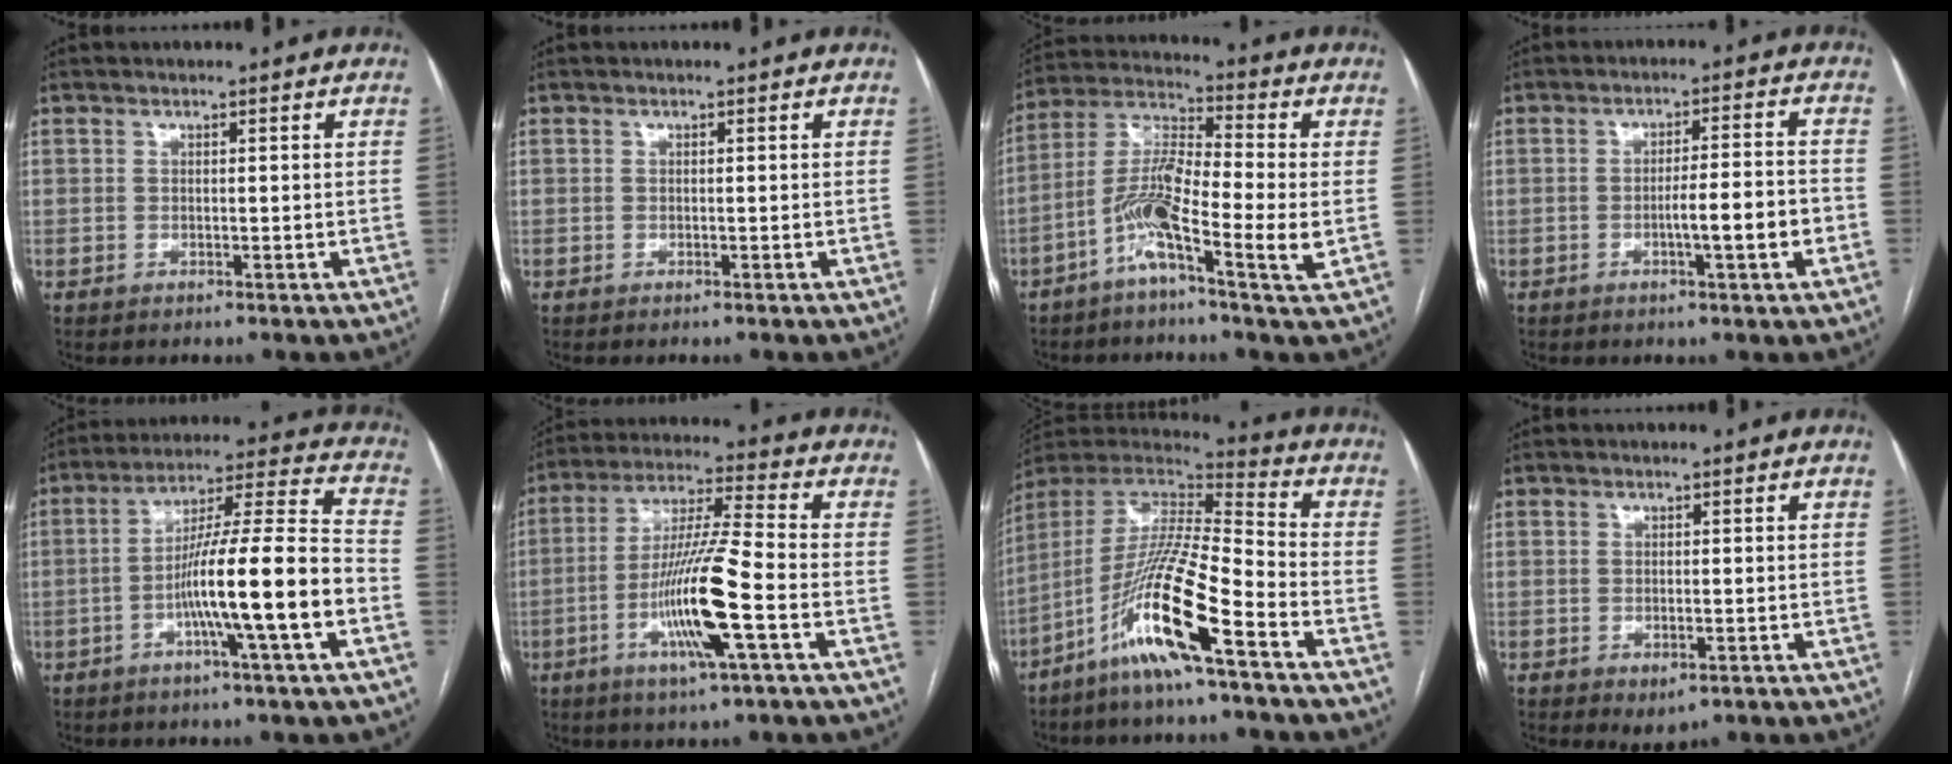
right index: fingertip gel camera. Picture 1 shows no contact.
{"total": 0.0}
{"total": 11.5, "force": [-3.7, 0.9, 10.9], "torque": [-0.219, 0.008, -0.081]}
{"total": 6.5, "force": [-2.0, 0.2, 6.2], "torque": [-0.095, 0.006, -0.029]}
{"total": 15.5, "force": [-4.7, -0.4, 14.8], "torque": [-0.249, 0.010, -0.081]}
{"total": 13.6, "force": [-4.4, 0.0, 12.9], "torque": [-0.252, -0.008, -0.085]}
{"total": 16.3, "force": [-8.6, 0.5, 13.8], "torque": [-0.286, -0.014, -0.166]}
{"total": 2.4, "force": [-0.9, 1.1, 1.9], "torque": [-0.028, -0.003, -0.001]}